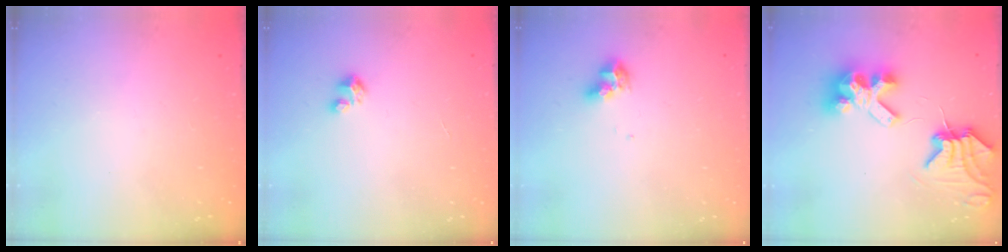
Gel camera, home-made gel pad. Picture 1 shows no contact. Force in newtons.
{"total": 1.7, "press": 1.7, "slide": 0.1}
{"total": 8.1, "press": 8.1, "slide": 0.8}
{"total": 9.8, "press": 9.7, "slide": 1.2}